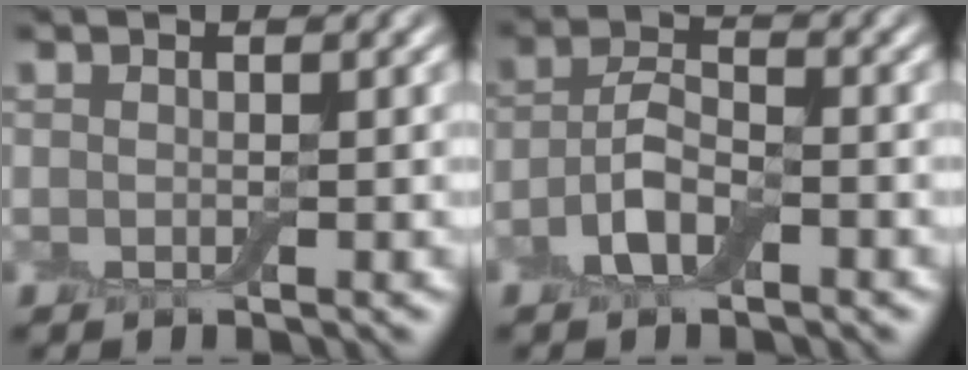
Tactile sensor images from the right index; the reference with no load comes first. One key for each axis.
{"total": 3.6, "fx": -1.6, "fy": 1.7, "fz": 2.8, "tx": -0.058, "ty": 0.003, "tz": -0.038}